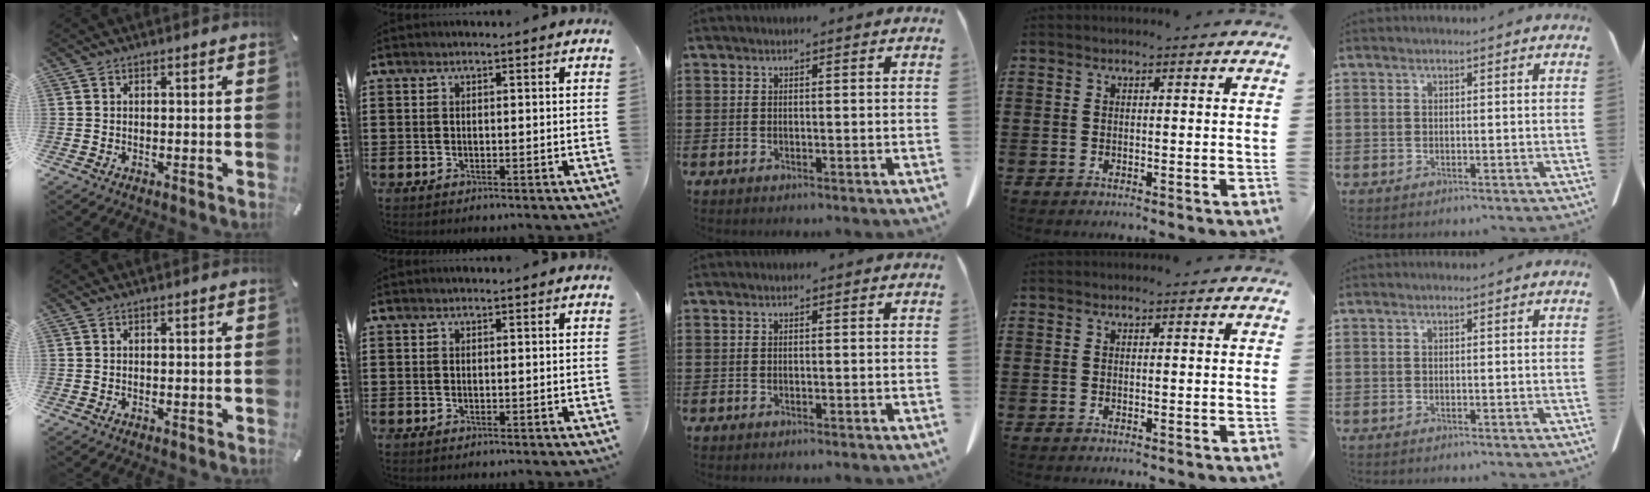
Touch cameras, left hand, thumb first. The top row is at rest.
{}